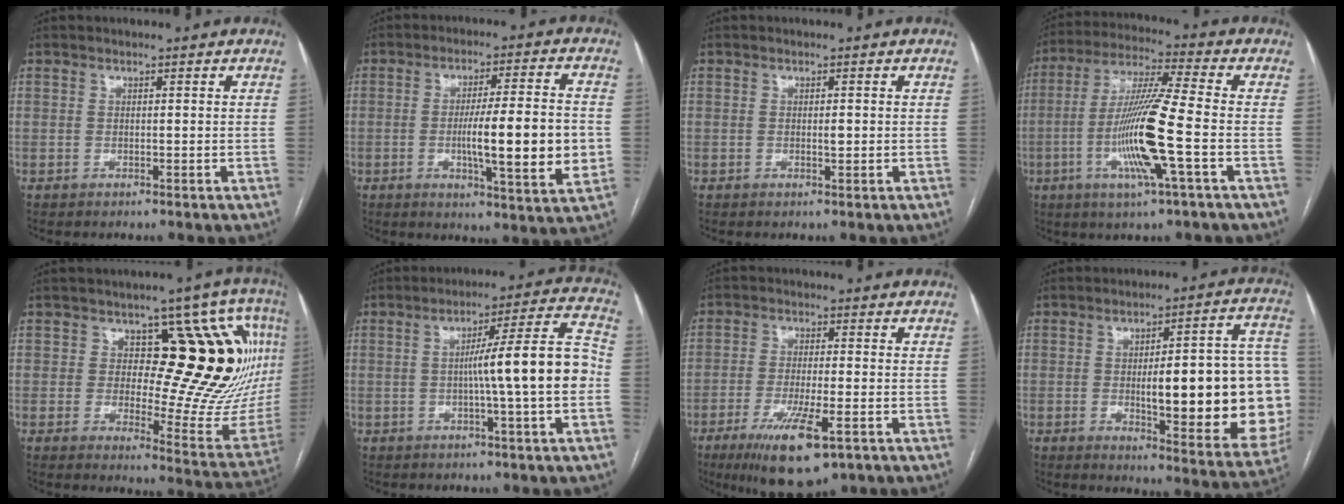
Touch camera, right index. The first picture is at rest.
{"total": 13.7, "force": [-1.8, 1.2, 13.5], "torque": [-0.204, -0.007, -0.028]}
{"total": 1.0, "force": [0.0, 0.3, 0.9], "torque": [-0.015, -0.001, 0.001]}
{"total": 14.0, "force": [-3.5, -0.4, 13.5], "torque": [-0.272, -0.009, -0.074]}
{"total": 22.0, "force": [4.5, 8.7, 19.7], "torque": [-0.202, 0.012, 0.069]}
{"total": 12.0, "force": [-1.7, -0.7, 11.9], "torque": [-0.177, 0.020, -0.030]}
{"total": 11.3, "force": [-6.0, 2.3, 9.3], "torque": [-0.165, -0.026, -0.094]}
{"total": 23.9, "force": [-1.9, 5.0, 23.3], "torque": [-0.223, 0.023, -0.009]}